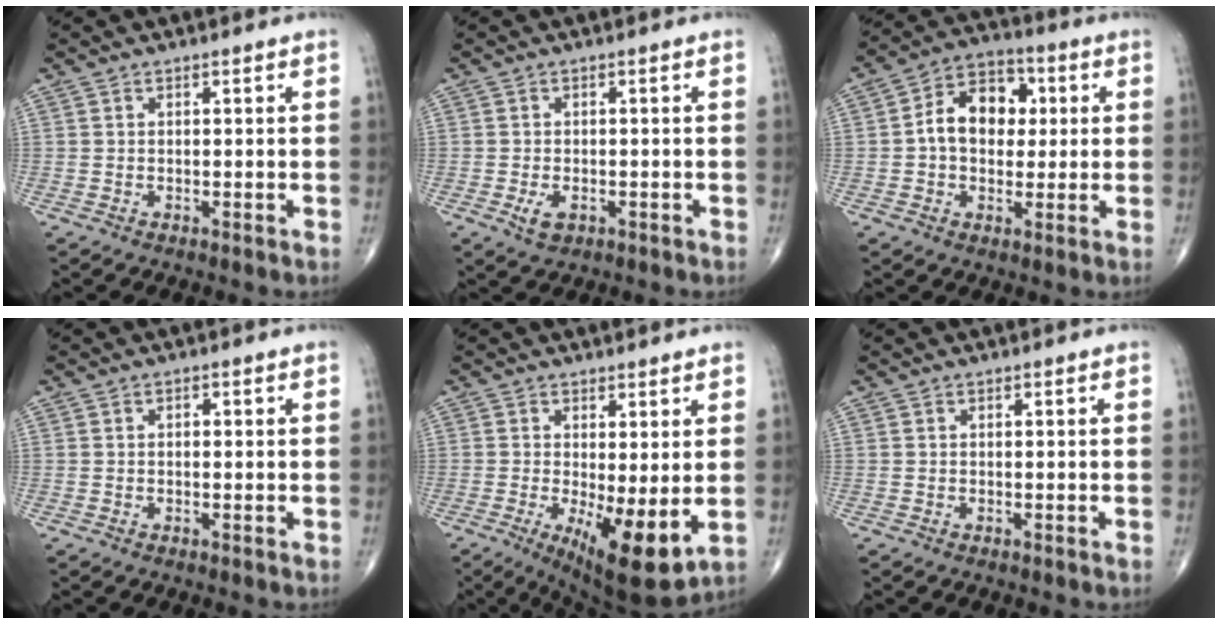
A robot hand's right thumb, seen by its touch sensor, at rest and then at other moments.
{"total": 3.1, "force": [-1.1, 1.9, 2.1], "torque": [-0.034, 0.000, -0.014]}
{"total": 11.6, "force": [1.2, 8.3, 7.9], "torque": [-0.099, 0.023, 0.012]}
{"total": 0.8, "force": [0.1, 0.4, 0.7], "torque": [-0.016, 0.003, 0.003]}
{"total": 10.8, "force": [-1.7, 3.4, 10.1], "torque": [-0.158, -0.027, -0.017]}
{"total": 0.0}